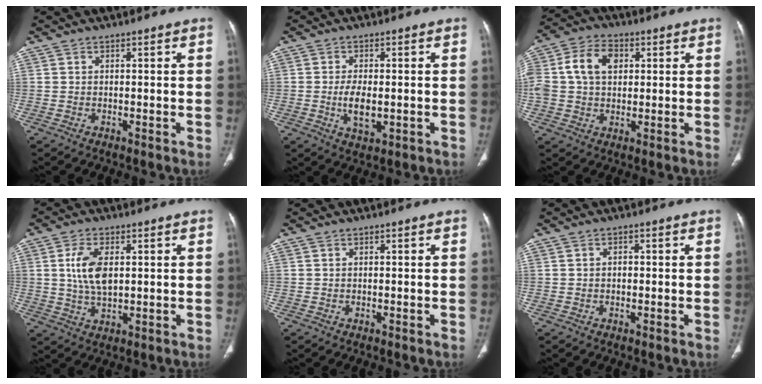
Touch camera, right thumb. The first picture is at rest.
{"total": 5.3, "force": [-0.7, 2.7, 4.5], "torque": [-0.083, -0.006, -0.012]}
{"total": 11.9, "force": [2.5, 8.7, 7.8], "torque": [-0.152, 0.017, 0.042]}
{"total": 7.7, "force": [1.5, 4.1, 6.4], "torque": [-0.124, -0.006, 0.029]}
{"total": 0.0}
{"total": 1.2, "force": [0.0, 0.8, 0.9], "torque": [-0.011, 0.005, -0.002]}